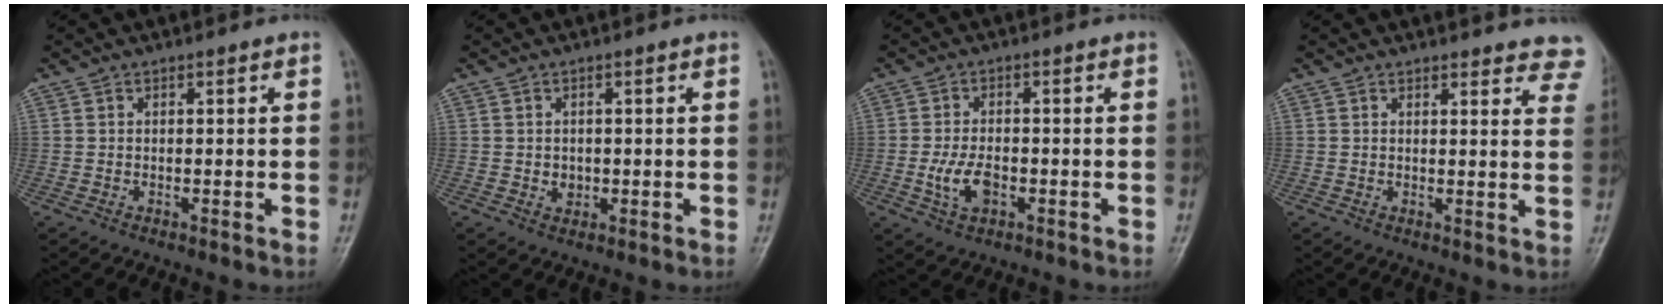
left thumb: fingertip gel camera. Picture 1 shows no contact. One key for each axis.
{"total": 1.9, "fx": -0.1, "fy": 1.7, "fz": 1.0, "tx": -0.008, "ty": 0.001, "tz": 0.003}
{"total": 5.4, "fx": -1.4, "fy": 3.1, "fz": 4.2, "tx": -0.085, "ty": 0.004, "tz": -0.025}
{"total": 10.1, "fx": 9.4, "fy": 3.0, "fz": 2.1, "tx": 0.031, "ty": -0.042, "tz": 0.078}